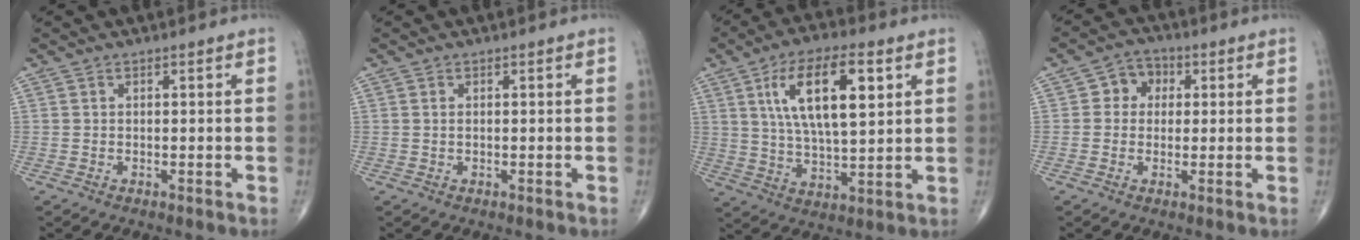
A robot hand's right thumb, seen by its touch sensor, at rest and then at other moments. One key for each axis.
{"total": 0.5, "fx": 0.1, "fy": 0.3, "fz": 0.4, "tx": -0.011, "ty": 0.002, "tz": 0.004}
{"total": 15.8, "fx": 5.4, "fy": 6.1, "fz": 13.5, "tx": -0.228, "ty": -0.010, "tz": 0.097}
{"total": 5.1, "fx": 0.9, "fy": 4.4, "fz": 2.4, "tx": -0.005, "ty": 0.009, "tz": 0.004}